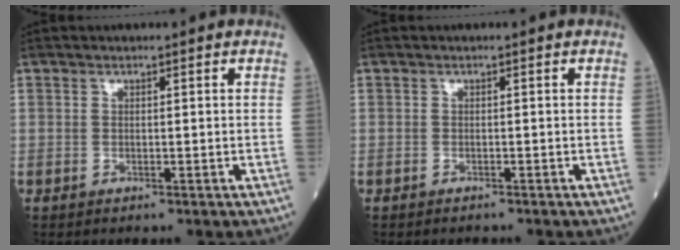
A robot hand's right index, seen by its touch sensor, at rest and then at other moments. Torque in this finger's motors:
{"motor_torque": [0.01, 0.02, 0.00, 0.01]}